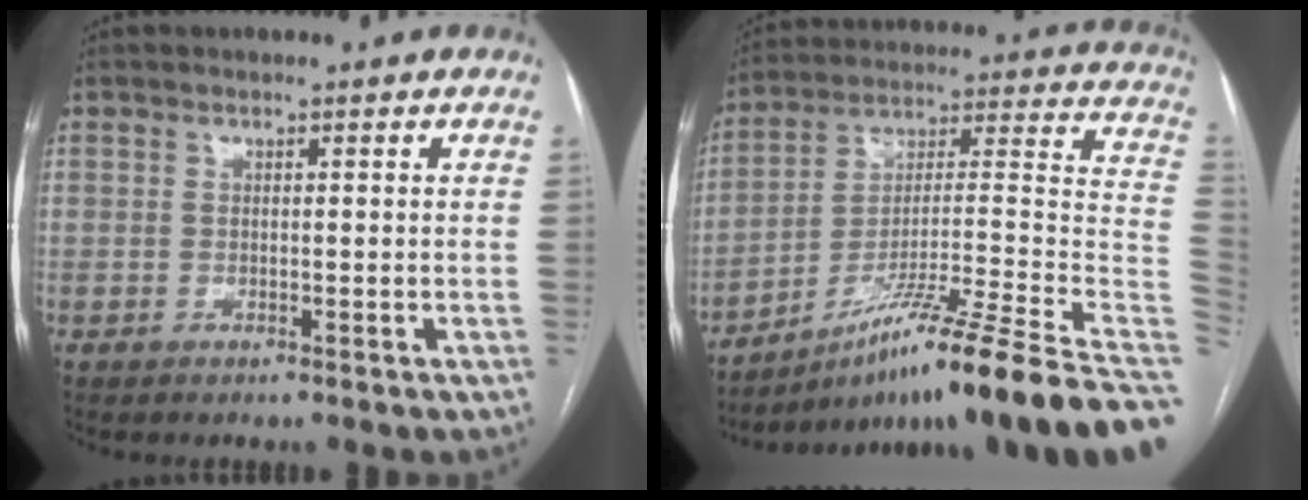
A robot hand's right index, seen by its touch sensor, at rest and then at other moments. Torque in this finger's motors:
{"motor_torque": [-1.10, -1.03, 0.40, 0.12]}